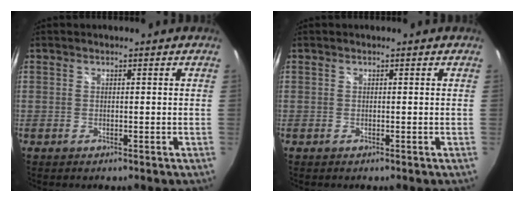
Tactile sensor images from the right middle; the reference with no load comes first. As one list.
[{"total": 0.0}]